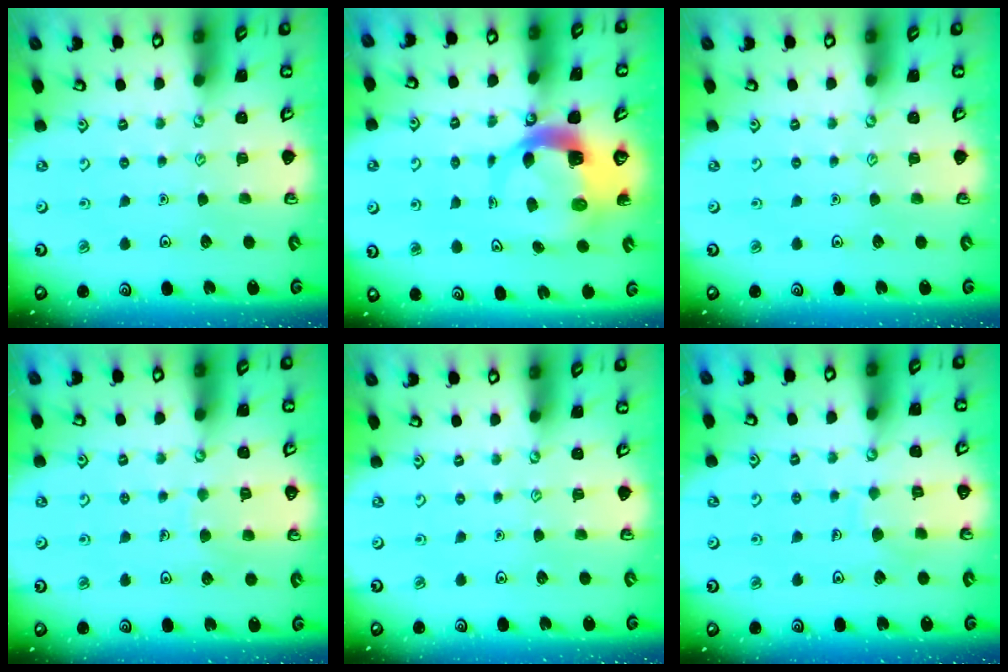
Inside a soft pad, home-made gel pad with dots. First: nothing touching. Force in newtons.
{"total": 6.8, "press": 6.7, "slide": 0.9}
{"total": 0.0}
{"total": 5.5, "press": 5.5, "slide": 0.5}
{"total": 0.0}
{"total": 6.4, "press": 6.3, "slide": 0.5}